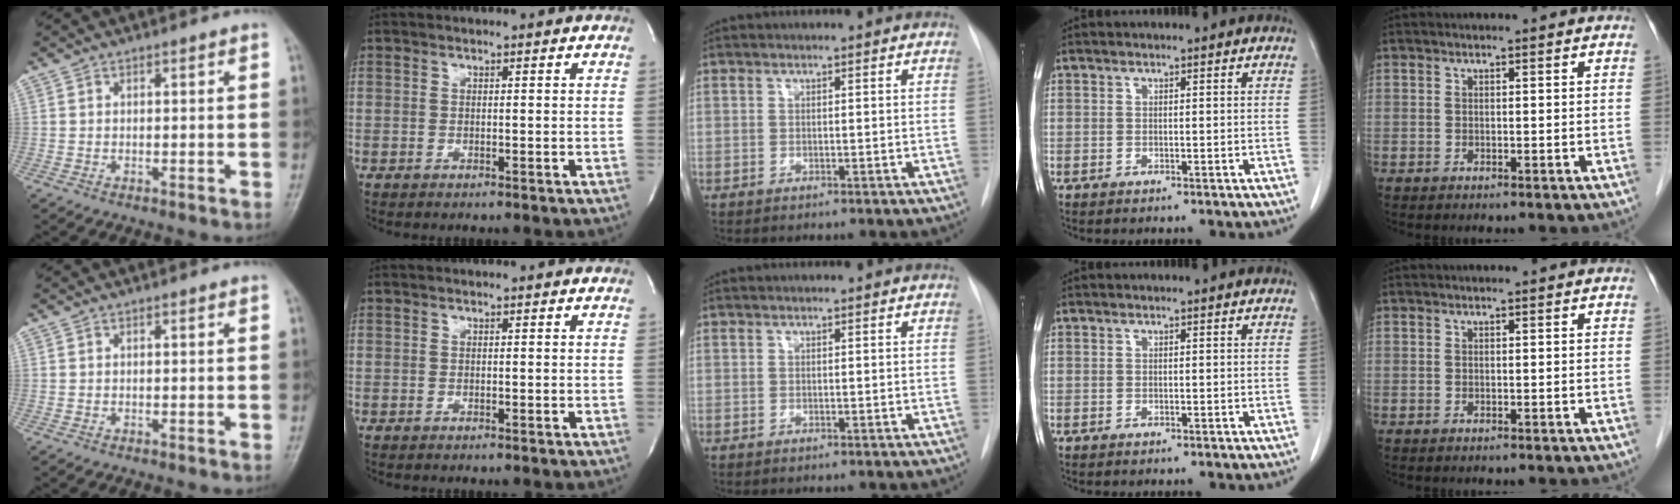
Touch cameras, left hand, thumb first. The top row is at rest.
{}